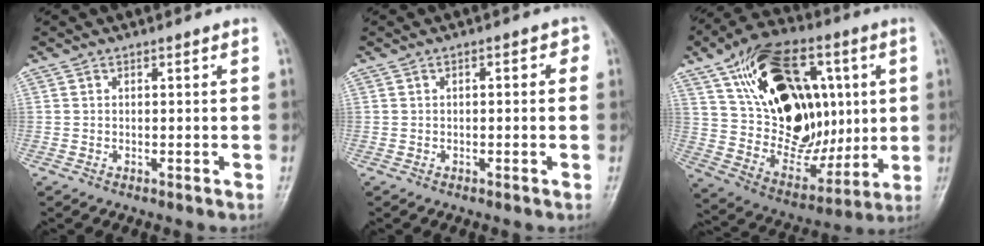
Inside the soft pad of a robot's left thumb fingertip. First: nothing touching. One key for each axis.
{"total": 2.2, "fx": 0.3, "fy": 1.2, "fz": 1.8, "tx": -0.011, "ty": 0.007, "tz": -0.004}
{"total": 26.4, "fx": 6.3, "fy": 16.9, "fz": 19.3, "tx": -0.287, "ty": -0.007, "tz": 0.114}